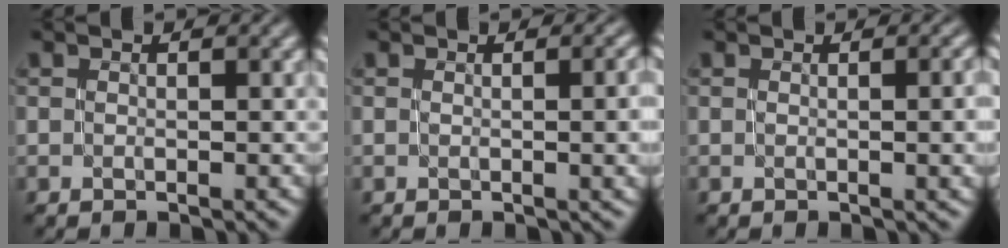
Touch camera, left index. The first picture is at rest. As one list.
[{"total": 4.5, "force": [0.0, 1.9, 4.1], "torque": [-0.028, 0.006, -0.001]}, {"total": 4.1, "force": [0.0, 1.7, 3.7], "torque": [-0.028, 0.006, -0.001]}]